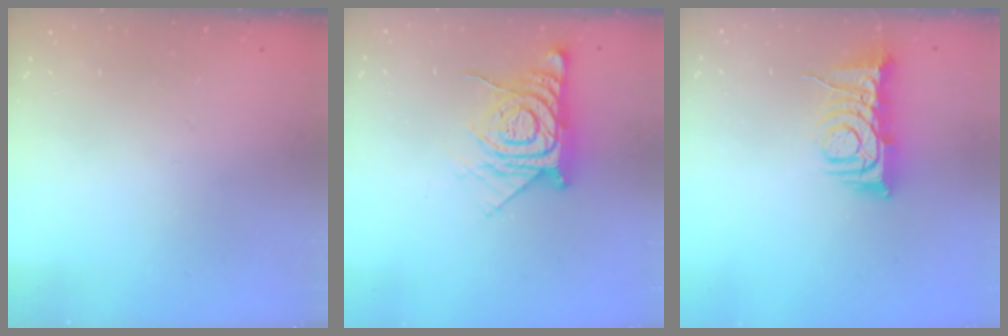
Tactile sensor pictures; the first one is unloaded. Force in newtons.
{"total": 13.0, "press": 13.0, "slide": 1.0}
{"total": 8.8, "press": 8.8, "slide": 0.4}